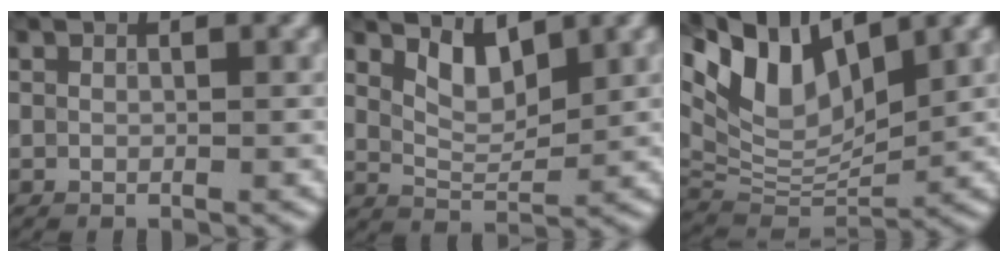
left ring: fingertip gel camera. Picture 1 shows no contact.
{"total": 3.4, "force": [2.0, 1.4, 2.4], "torque": [-0.046, -0.007, 0.040]}
{"total": 9.7, "force": [5.5, 4.9, 6.3], "torque": [-0.130, 0.007, 0.102]}